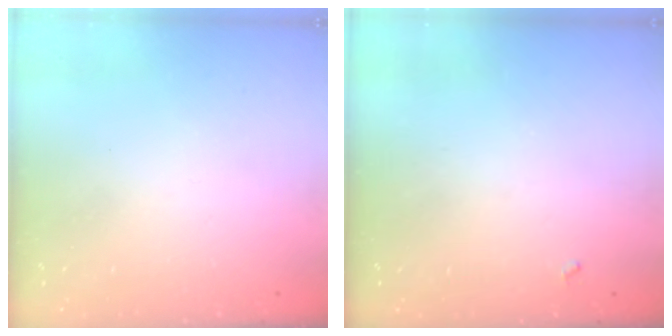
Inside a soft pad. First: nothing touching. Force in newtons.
{"total": 3.6, "press": 3.5, "slide": 0.4}